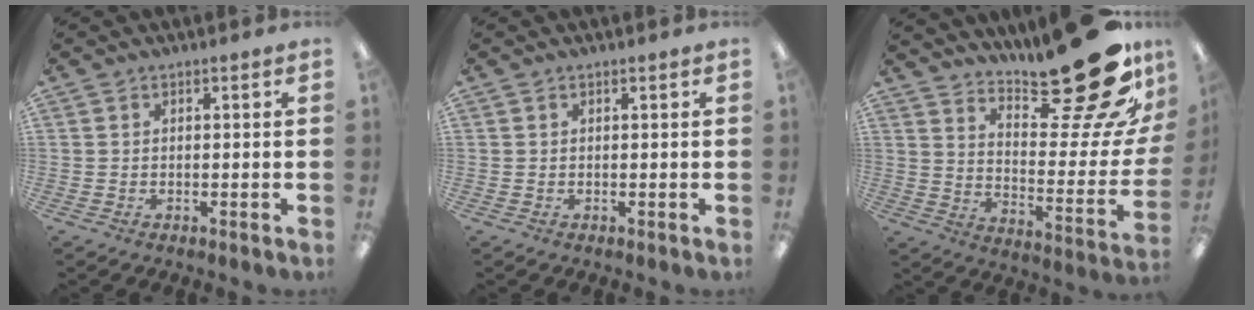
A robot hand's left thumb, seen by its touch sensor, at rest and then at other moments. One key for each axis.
{"total": 0.0}
{"total": 26.8, "fx": 19.3, "fy": 7.9, "fz": 16.9, "tx": -0.192, "ty": -0.146, "tz": 0.308}